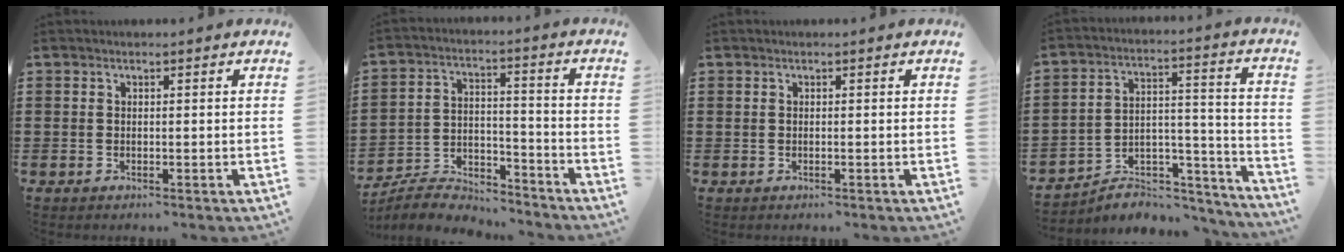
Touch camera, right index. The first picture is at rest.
{"total": 5.7, "force": [-5.5, 1.3, 0.9], "torque": [-0.029, 0.006, -0.111]}
{"total": 0.0}
{"total": 4.4, "force": [-3.7, 2.2, 0.9], "torque": [-0.020, 0.002, -0.076]}